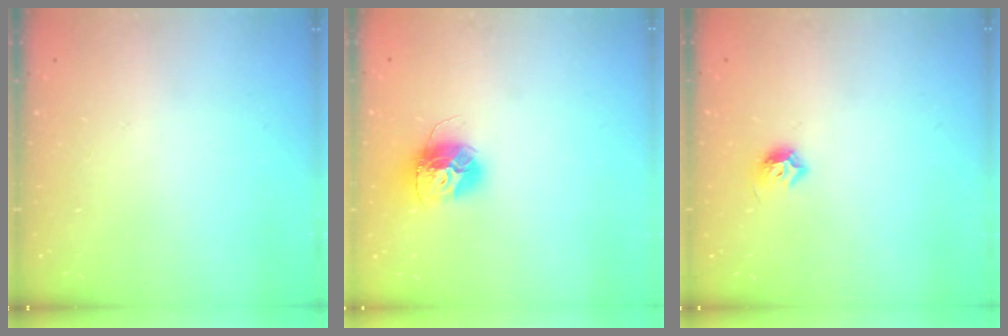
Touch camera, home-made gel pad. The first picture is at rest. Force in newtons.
{"total": 14.0, "press": 13.9, "slide": 1.1}
{"total": 6.8, "press": 6.7, "slide": 0.8}